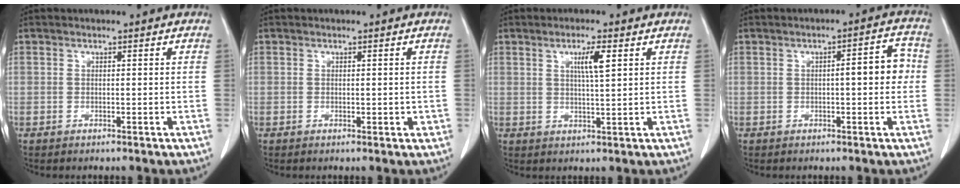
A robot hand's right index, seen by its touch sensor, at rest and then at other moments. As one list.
[{"total": 1.4, "force": [-0.1, 0.7, 1.2], "torque": [-0.014, 0.000, 0.002]}, {"total": 4.1, "force": [1.6, 0.1, 3.7], "torque": [-0.063, -0.002, 0.026]}, {"total": 5.1, "force": [0.0, 1.2, 4.9], "torque": [-0.061, 0.020, -0.005]}]